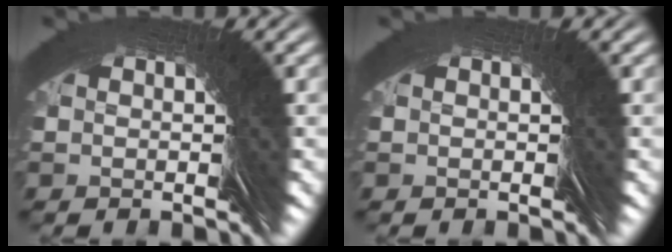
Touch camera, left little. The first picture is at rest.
{"total": 0.0}